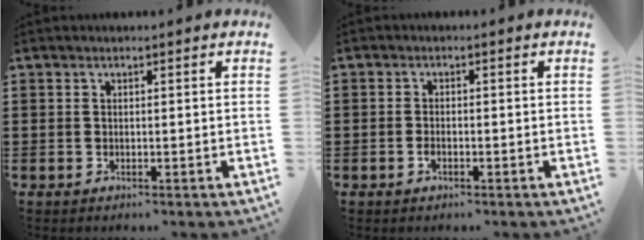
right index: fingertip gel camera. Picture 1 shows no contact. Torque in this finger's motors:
{"motor_torque": [1.06, 1.07, 0.16, 0.02]}